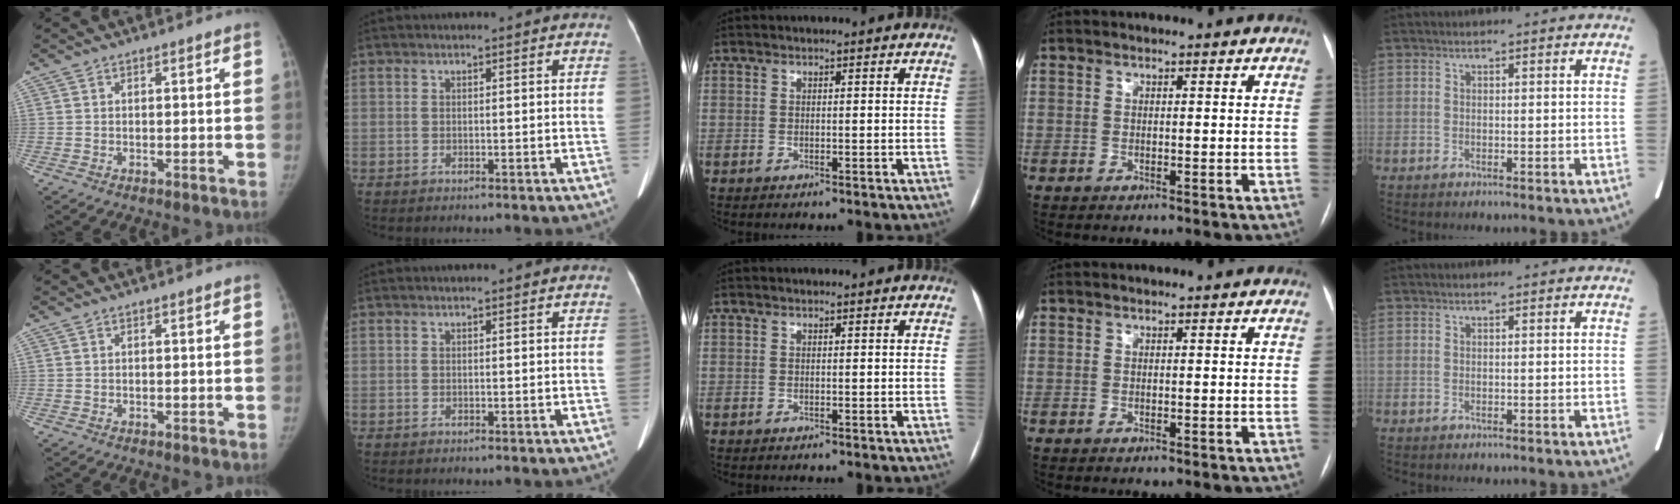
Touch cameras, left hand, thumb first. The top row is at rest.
{}